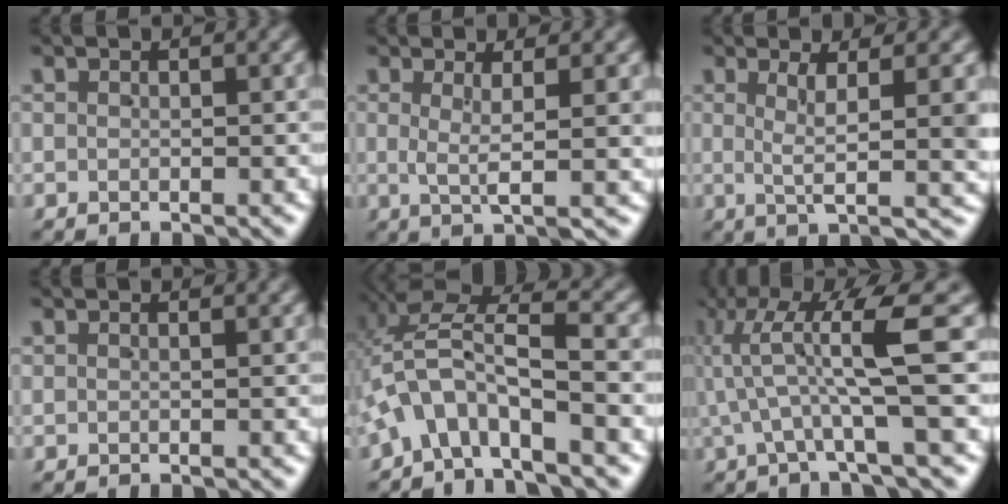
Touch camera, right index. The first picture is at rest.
{"total": 3.1, "force": [0.9, 0.0, 3.0], "torque": [-0.053, -0.011, 0.023]}
{"total": 5.3, "force": [1.2, 0.3, 5.1], "torque": [-0.071, -0.002, 0.026]}
{"total": 0.0}
{"total": 6.0, "force": [1.0, 3.8, 4.6], "torque": [-0.106, 0.003, 0.012]}
{"total": 8.9, "force": [2.6, 3.7, 7.7], "torque": [-0.132, 0.028, 0.026]}